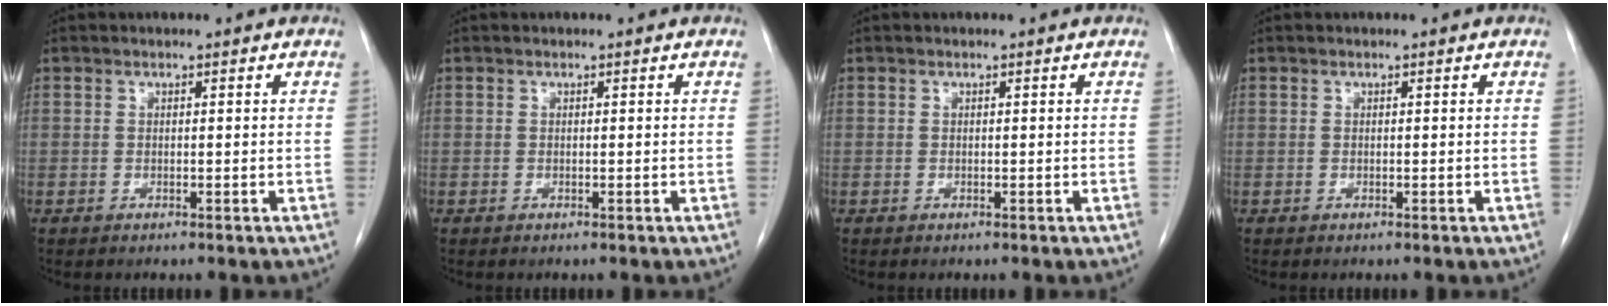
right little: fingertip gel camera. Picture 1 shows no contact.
{"total": 0.0}
{"total": 0.0}
{"total": 0.0}